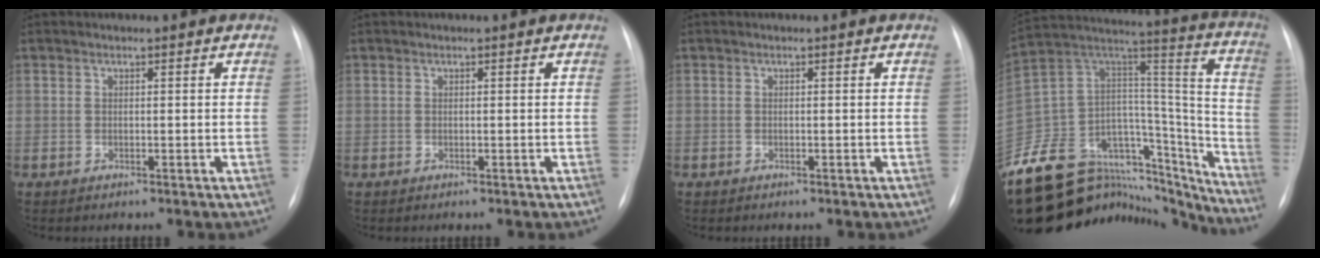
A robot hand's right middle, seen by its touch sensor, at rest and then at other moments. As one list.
[{"total": 0.0}, {"total": 0.0}, {"total": 37.3, "force": [-32.0, 12.8, 14.2], "torque": [-0.214, 0.026, -0.459]}]